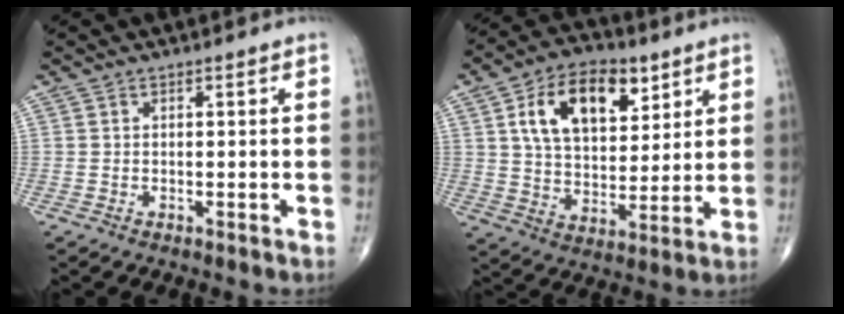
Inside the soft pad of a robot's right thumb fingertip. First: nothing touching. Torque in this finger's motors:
{"motor_torque": [0.42, 3.28, 0.55, 0.00, 0.41]}